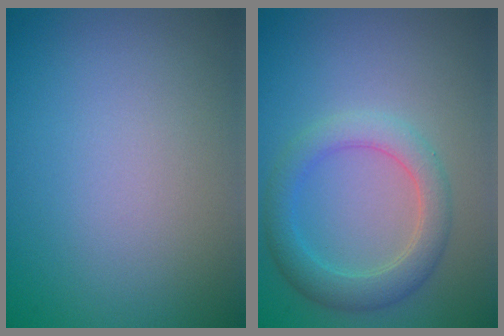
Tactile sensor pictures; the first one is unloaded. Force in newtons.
{"total": 3.7, "press": 3.7, "slide": 0.3}